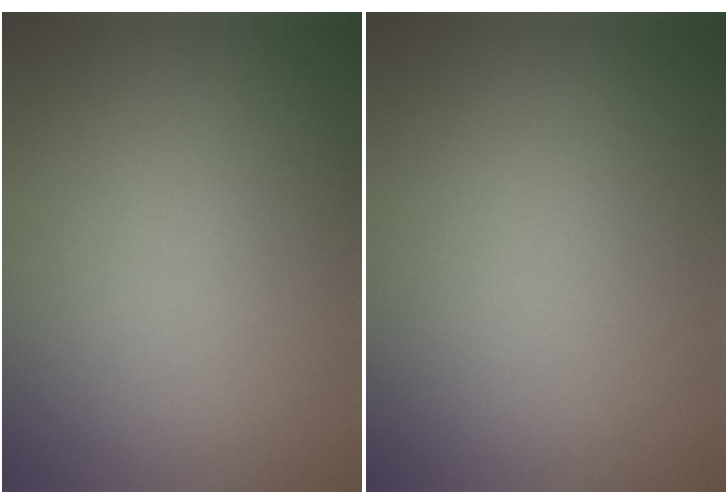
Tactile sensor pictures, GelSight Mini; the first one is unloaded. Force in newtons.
{"total": 0.0}